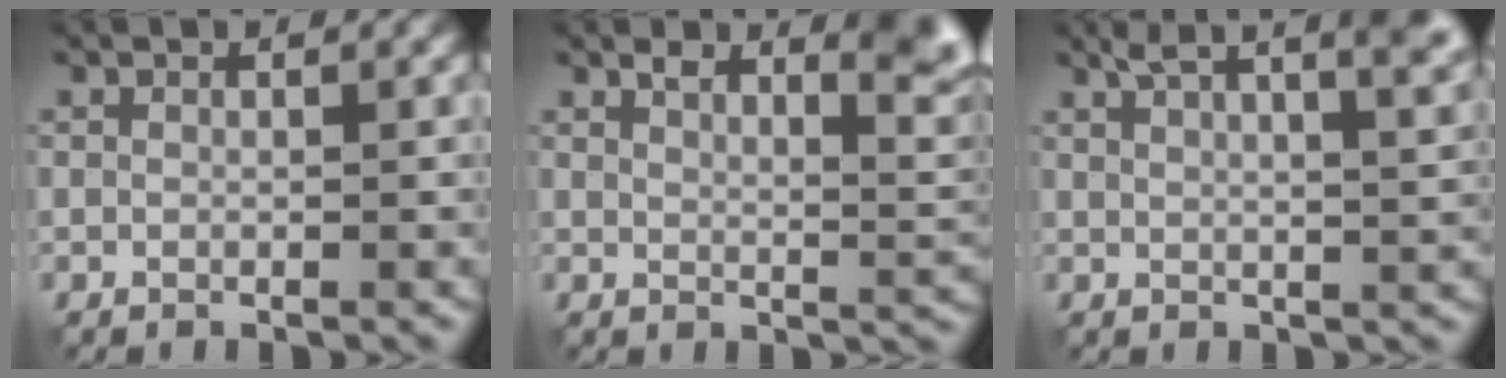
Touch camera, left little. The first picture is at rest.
{"total": 5.0, "force": [3.2, 1.4, 3.6], "torque": [-0.036, 0.006, 0.047]}
{"total": 10.5, "force": [6.0, 4.0, 7.6], "torque": [-0.072, 0.059, 0.059]}